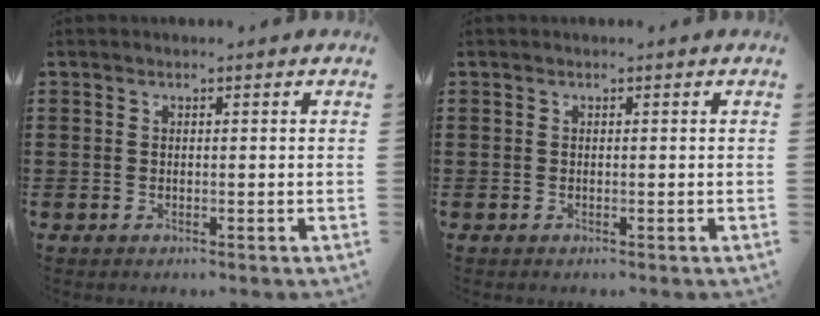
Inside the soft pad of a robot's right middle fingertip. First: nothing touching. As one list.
[{"total": 0.0}]